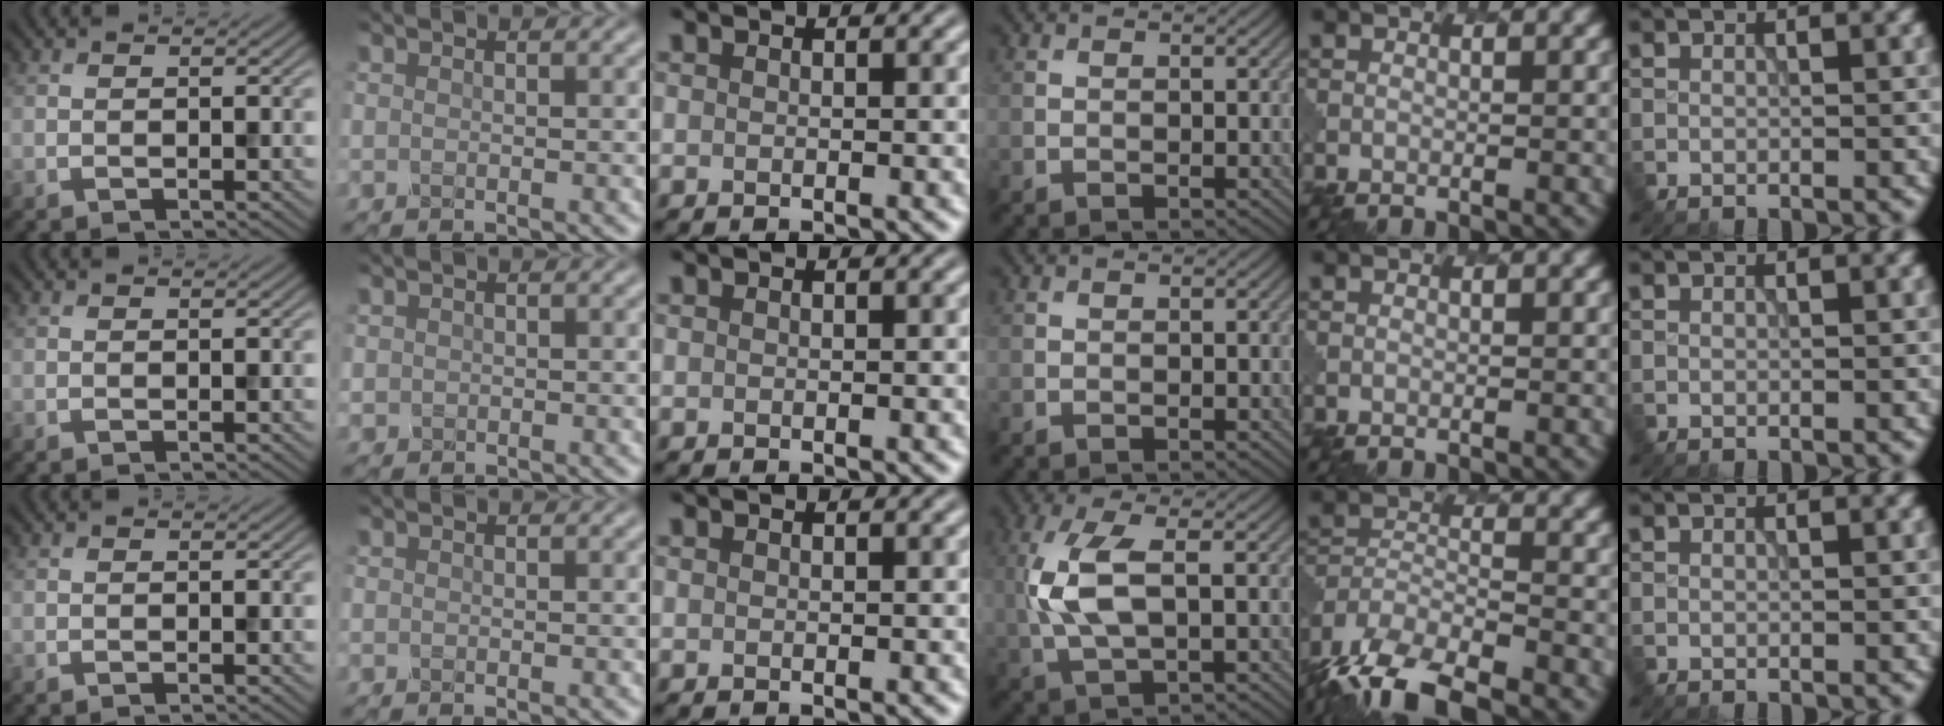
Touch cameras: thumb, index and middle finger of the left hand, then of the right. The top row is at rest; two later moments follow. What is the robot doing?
{"motion": "extract", "object": "pen bag"}